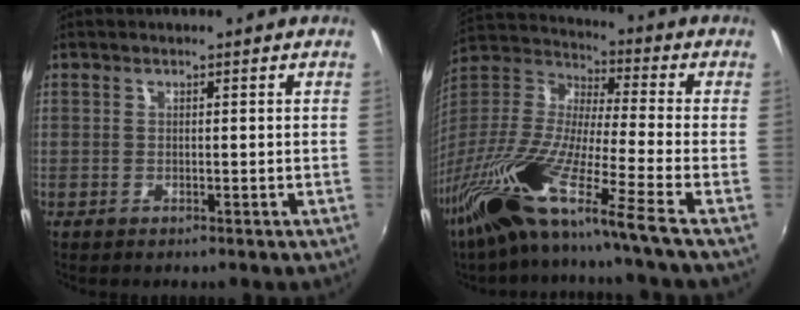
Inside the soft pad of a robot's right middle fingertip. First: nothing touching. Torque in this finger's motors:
{"motor_torque": [1.08, -1.06, 0.35, 0.21]}